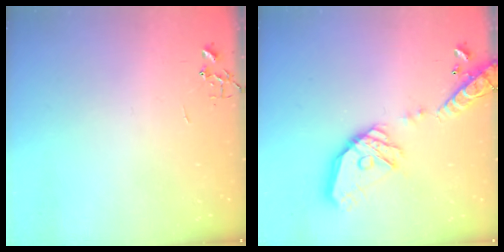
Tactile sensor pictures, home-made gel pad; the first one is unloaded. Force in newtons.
{"total": 18.9, "press": 18.8, "slide": 2.4}